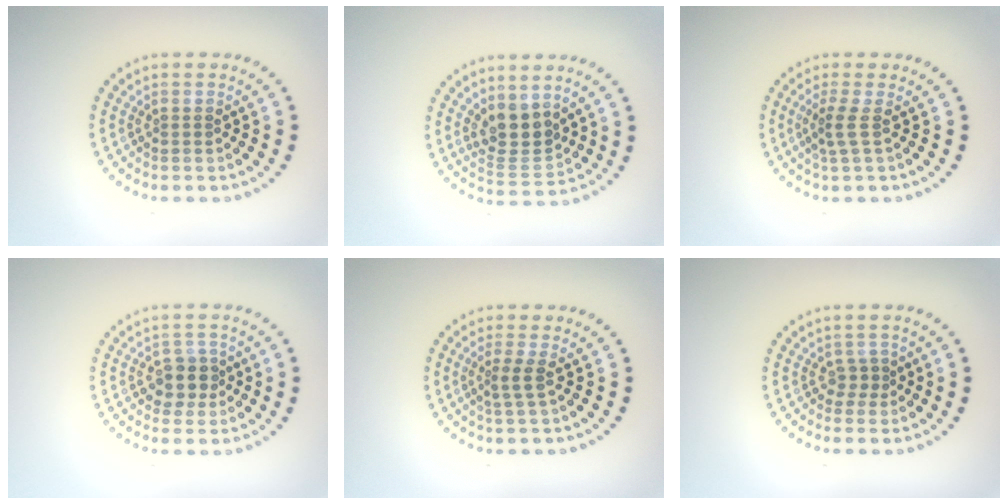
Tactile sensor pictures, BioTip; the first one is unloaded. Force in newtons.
{"total": 3.8, "press": 3.3, "slide": 1.8}
{"total": 1.8, "press": 1.3, "slide": 1.3}
{"total": 2.7, "press": 2.4, "slide": 1.1}
{"total": 1.7, "press": 1.1, "slide": 1.3}
{"total": 1.2, "press": 0.8, "slide": 0.8}